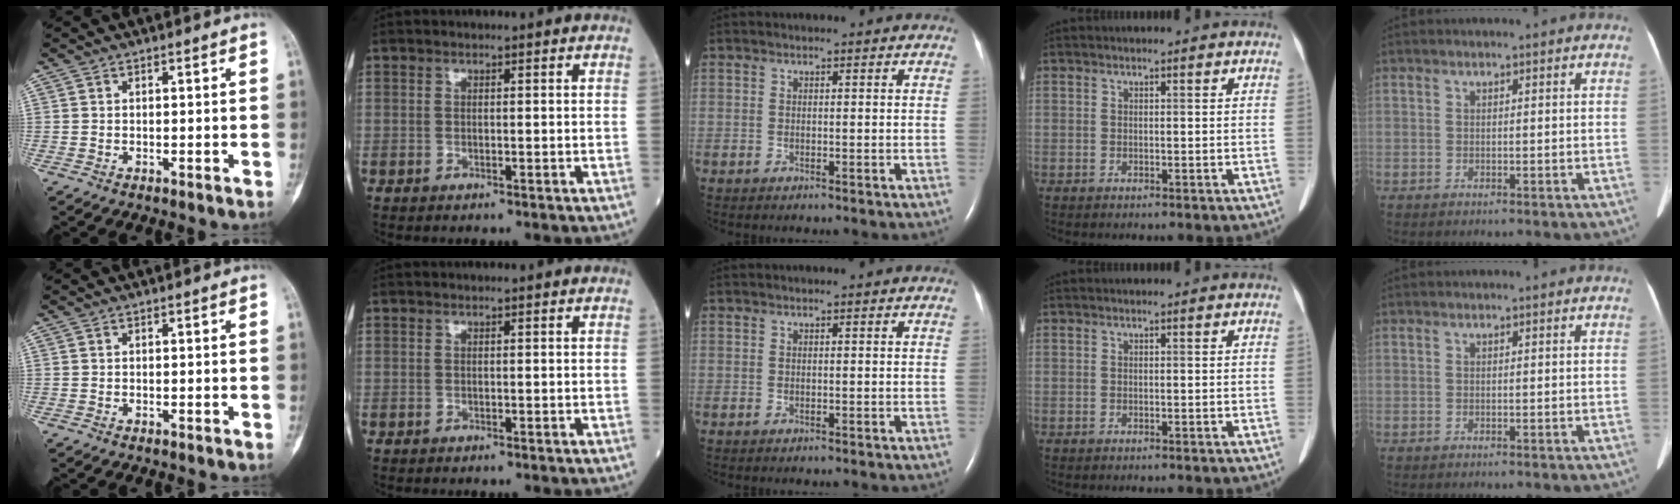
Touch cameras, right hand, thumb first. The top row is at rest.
{}